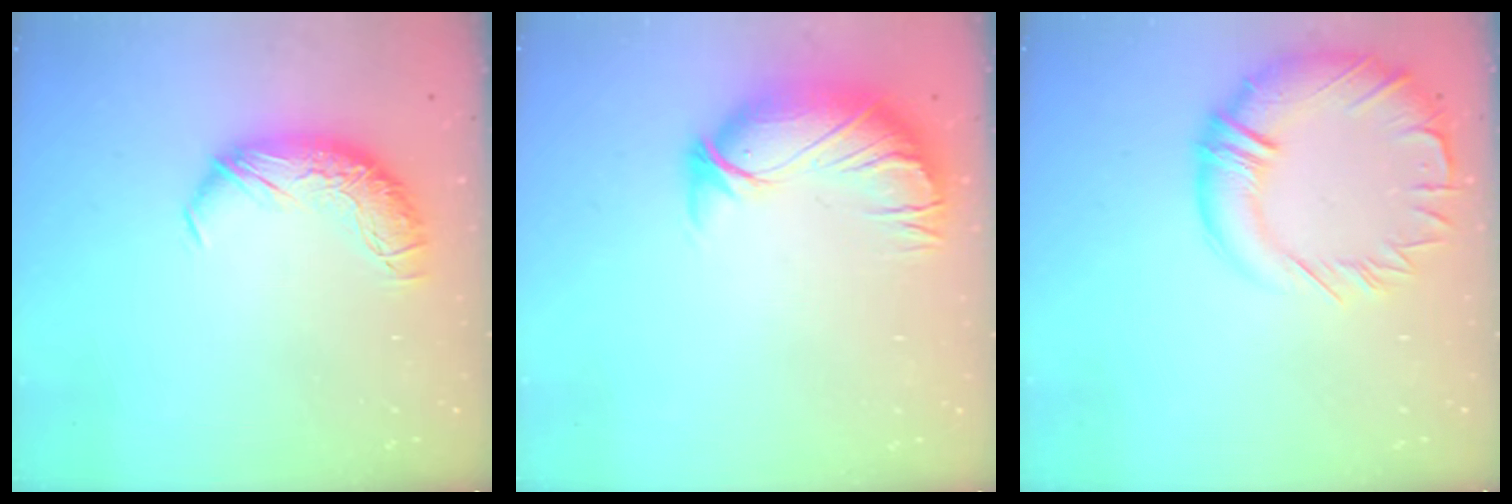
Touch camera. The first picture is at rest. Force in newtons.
{"total": 2.5, "press": 1.3, "slide": 2.1}
{"total": 6.7, "press": 5.7, "slide": 3.6}